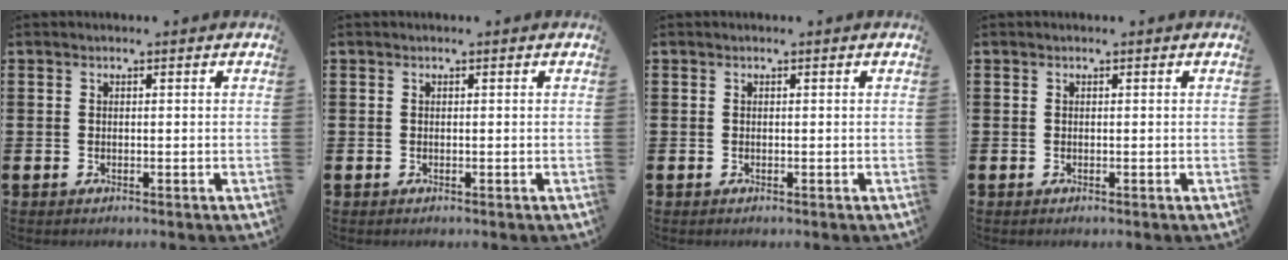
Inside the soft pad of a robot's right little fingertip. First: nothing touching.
{"total": 0.0}
{"total": 0.0}
{"total": 0.0}